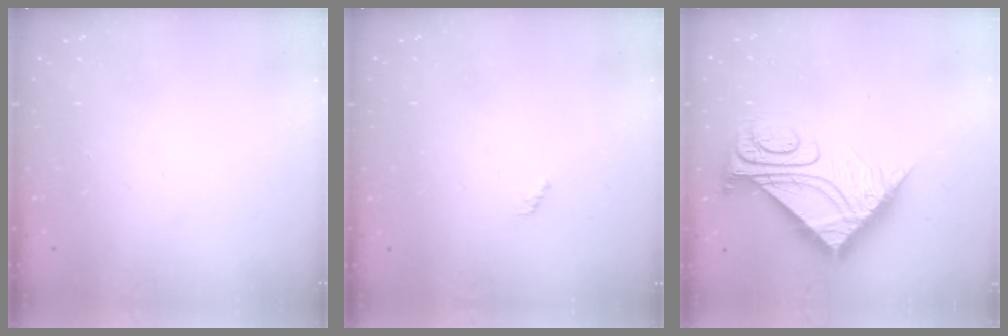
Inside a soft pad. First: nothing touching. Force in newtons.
{"total": 0.7, "press": 0.7, "slide": 0.3}
{"total": 13.0, "press": 13.0, "slide": 1.0}